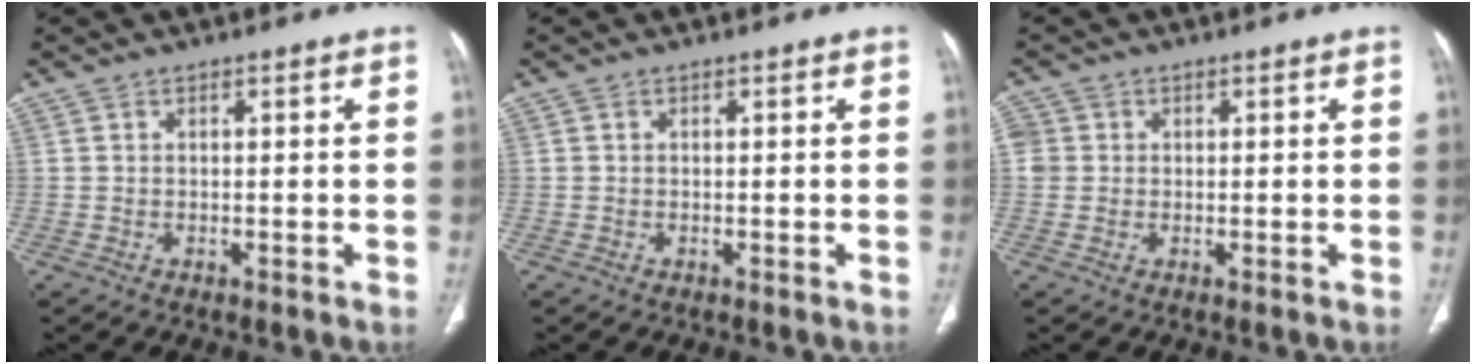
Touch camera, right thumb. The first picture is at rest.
{"total": 0.0}
{"total": 3.5, "force": [0.4, 3.3, 1.1], "torque": [-0.015, 0.009, 0.009]}